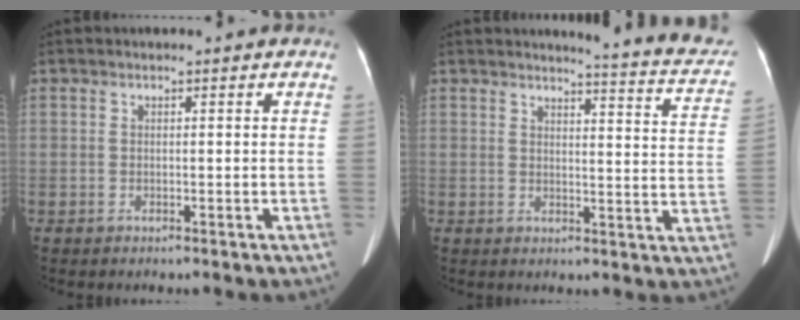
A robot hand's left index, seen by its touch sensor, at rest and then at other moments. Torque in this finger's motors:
{"motor_torque": [-0.58, -0.67, -0.02, 0.03]}